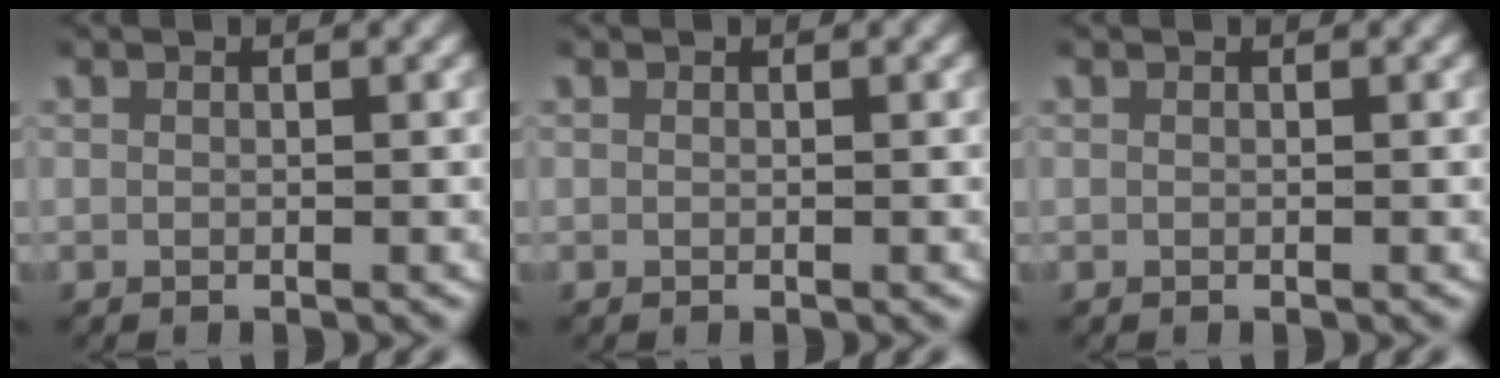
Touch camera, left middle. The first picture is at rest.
{"total": 0.0}
{"total": 0.0}